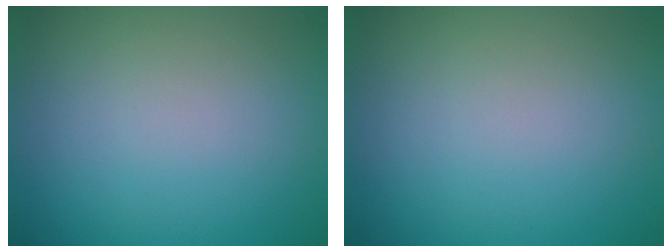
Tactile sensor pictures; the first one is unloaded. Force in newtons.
{"total": 0.0}